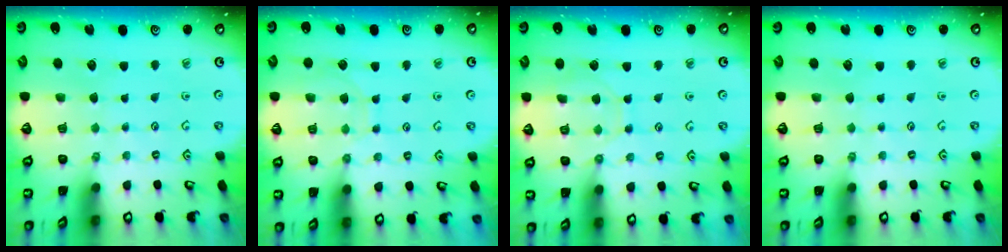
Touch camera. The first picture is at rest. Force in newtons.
{"total": 7.3, "press": 7.3, "slide": 0.6}
{"total": 8.5, "press": 8.4, "slide": 0.9}
{"total": 0.0}